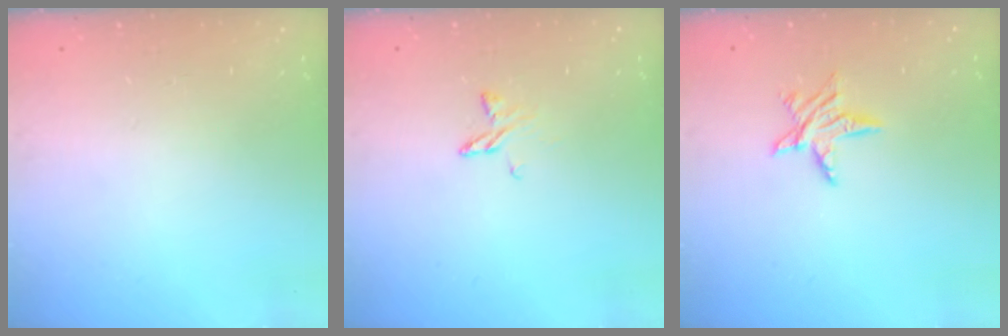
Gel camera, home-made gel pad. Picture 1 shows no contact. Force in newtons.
{"total": 5.4, "press": 5.3, "slide": 0.5}
{"total": 6.3, "press": 6.3, "slide": 0.3}